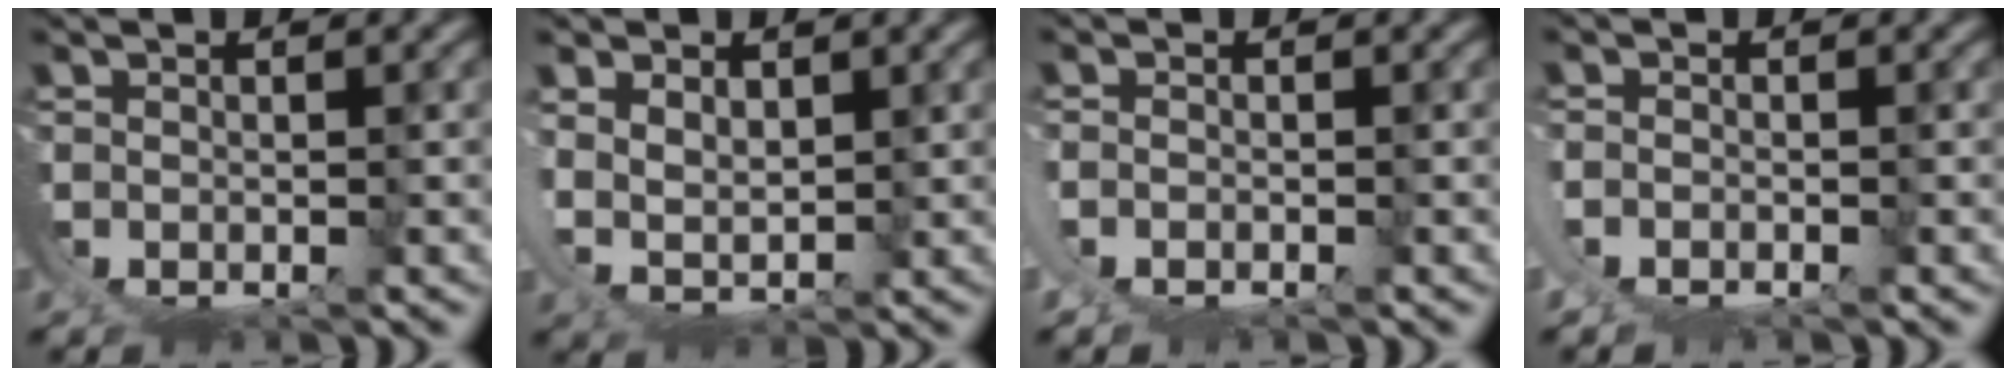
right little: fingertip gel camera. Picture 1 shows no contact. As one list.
[{"total": 3.8, "force": [2.9, 1.5, 1.9], "torque": [-0.042, -0.014, 0.064]}, {"total": 1.8, "force": [0.4, 1.4, 0.9], "torque": [-0.028, -0.003, 0.007]}, {"total": 2.0, "force": [0.2, 1.7, 1.0], "torque": [-0.031, -0.003, 0.005]}]